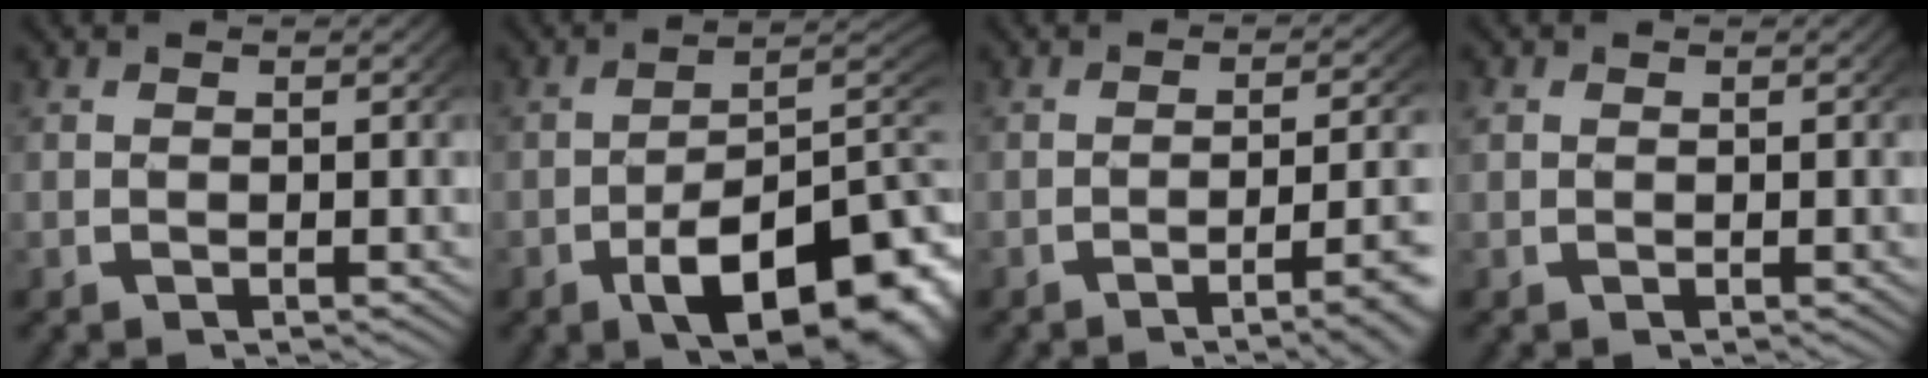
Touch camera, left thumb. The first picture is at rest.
{"total": 14.5, "force": [-3.9, 8.3, 11.3], "torque": [-0.166, -0.051, -0.039]}
{"total": 5.3, "force": [-2.9, 1.2, 4.3], "torque": [-0.062, -0.001, -0.043]}
{"total": 0.7, "force": [0.3, 0.6, 0.1], "torque": [-0.003, -0.001, 0.009]}